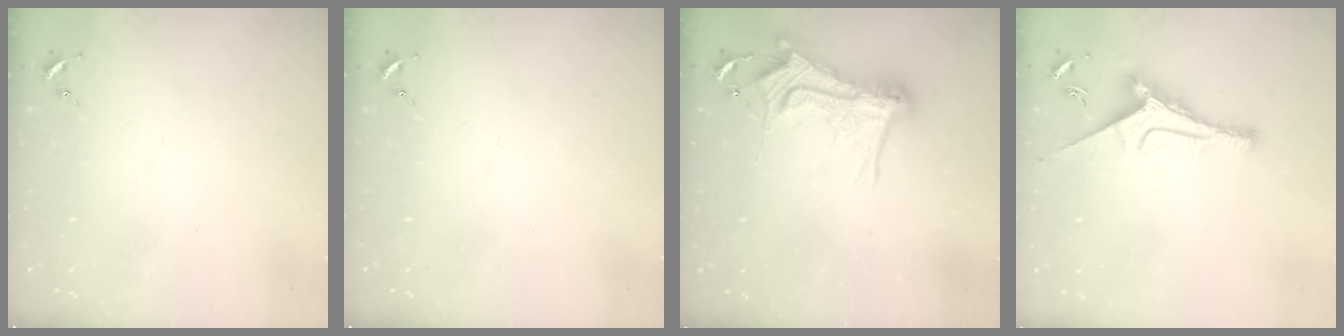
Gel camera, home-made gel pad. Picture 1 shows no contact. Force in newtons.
{"total": 0.0}
{"total": 23.8, "press": 23.7, "slide": 2.2}
{"total": 9.2, "press": 9.2, "slide": 0.2}